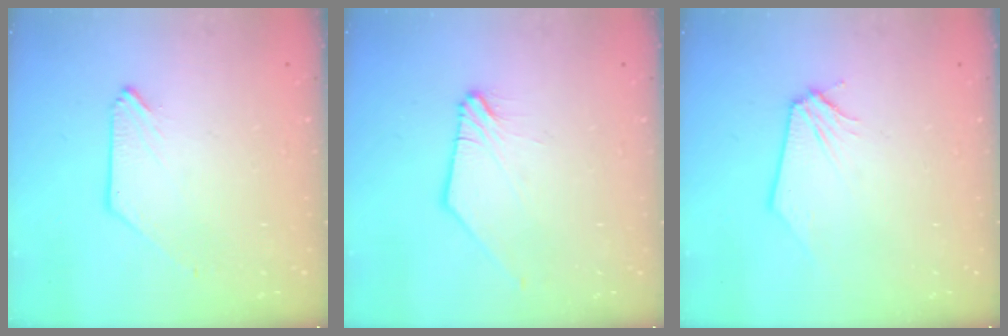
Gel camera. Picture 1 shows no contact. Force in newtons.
{"total": 1.0, "press": 1.0, "slide": 0.2}
{"total": 0.0}